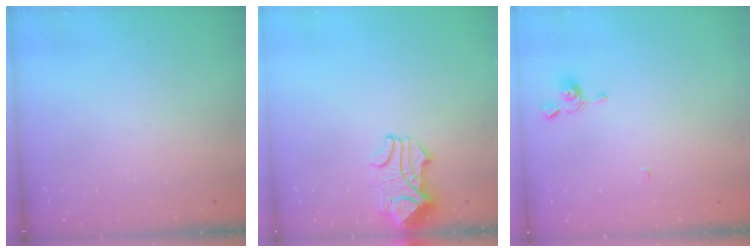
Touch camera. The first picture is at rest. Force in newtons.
{"total": 4.9, "press": 4.8, "slide": 1.0}
{"total": 2.2, "press": 2.2, "slide": 0.3}